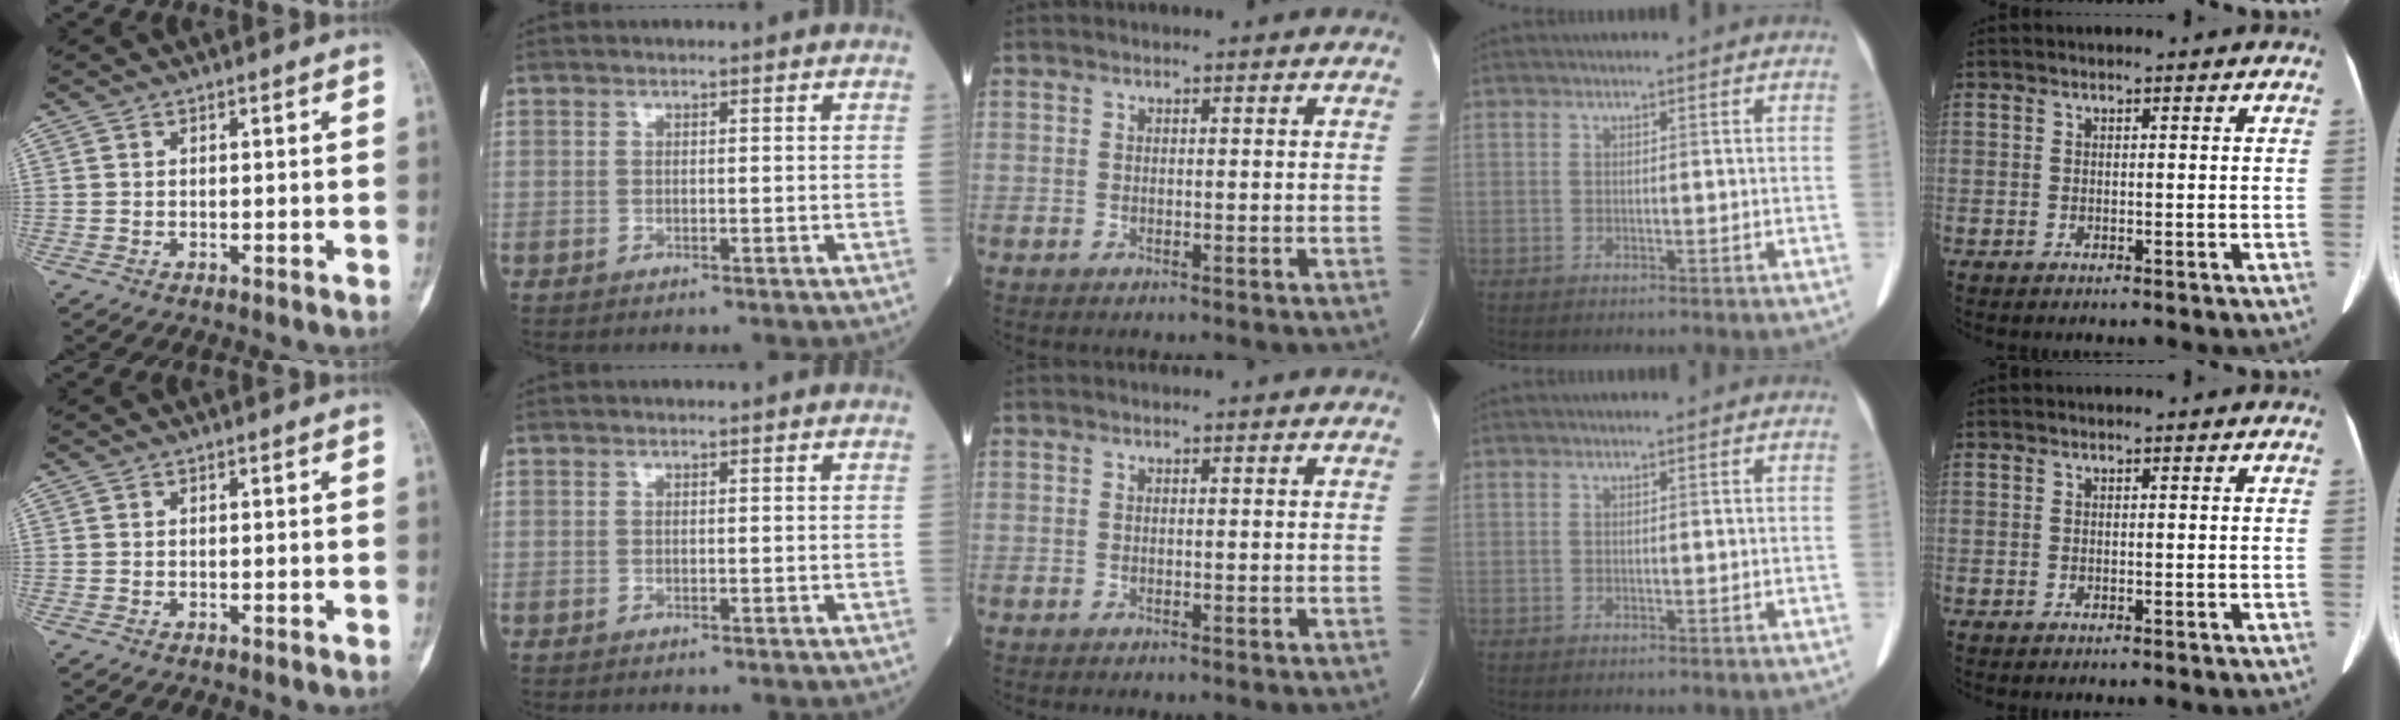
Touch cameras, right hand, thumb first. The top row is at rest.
{}